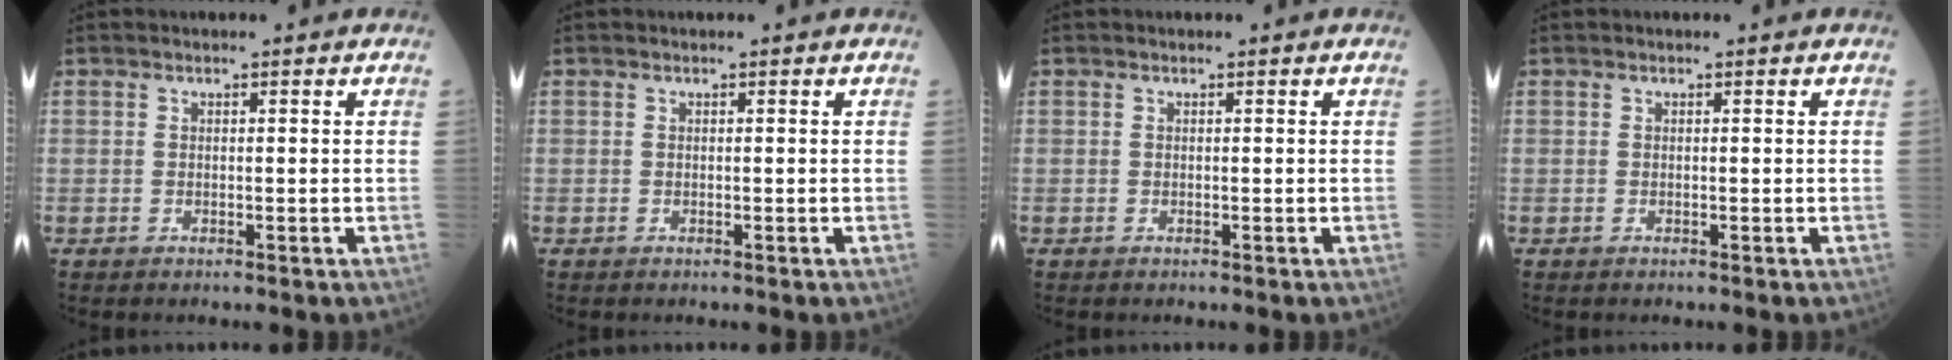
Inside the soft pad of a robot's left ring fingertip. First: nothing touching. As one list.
[{"total": 0.0}, {"total": 0.0}, {"total": 0.0}]